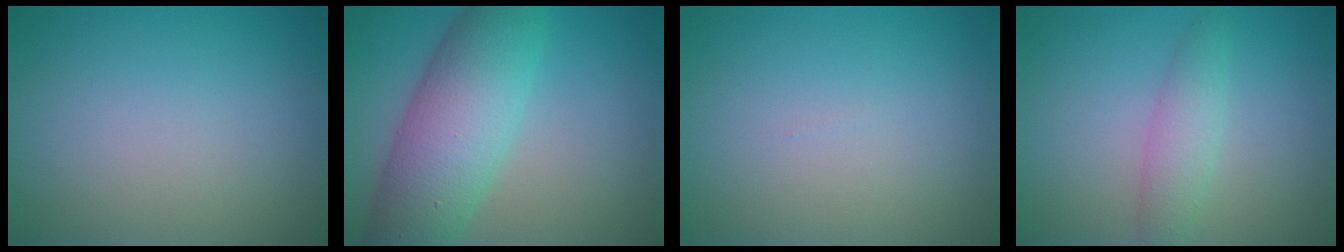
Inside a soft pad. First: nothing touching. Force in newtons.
{"total": 9.0, "press": 9.0, "slide": 0.2}
{"total": 0.0}
{"total": 2.5, "press": 2.5, "slide": 0.1}